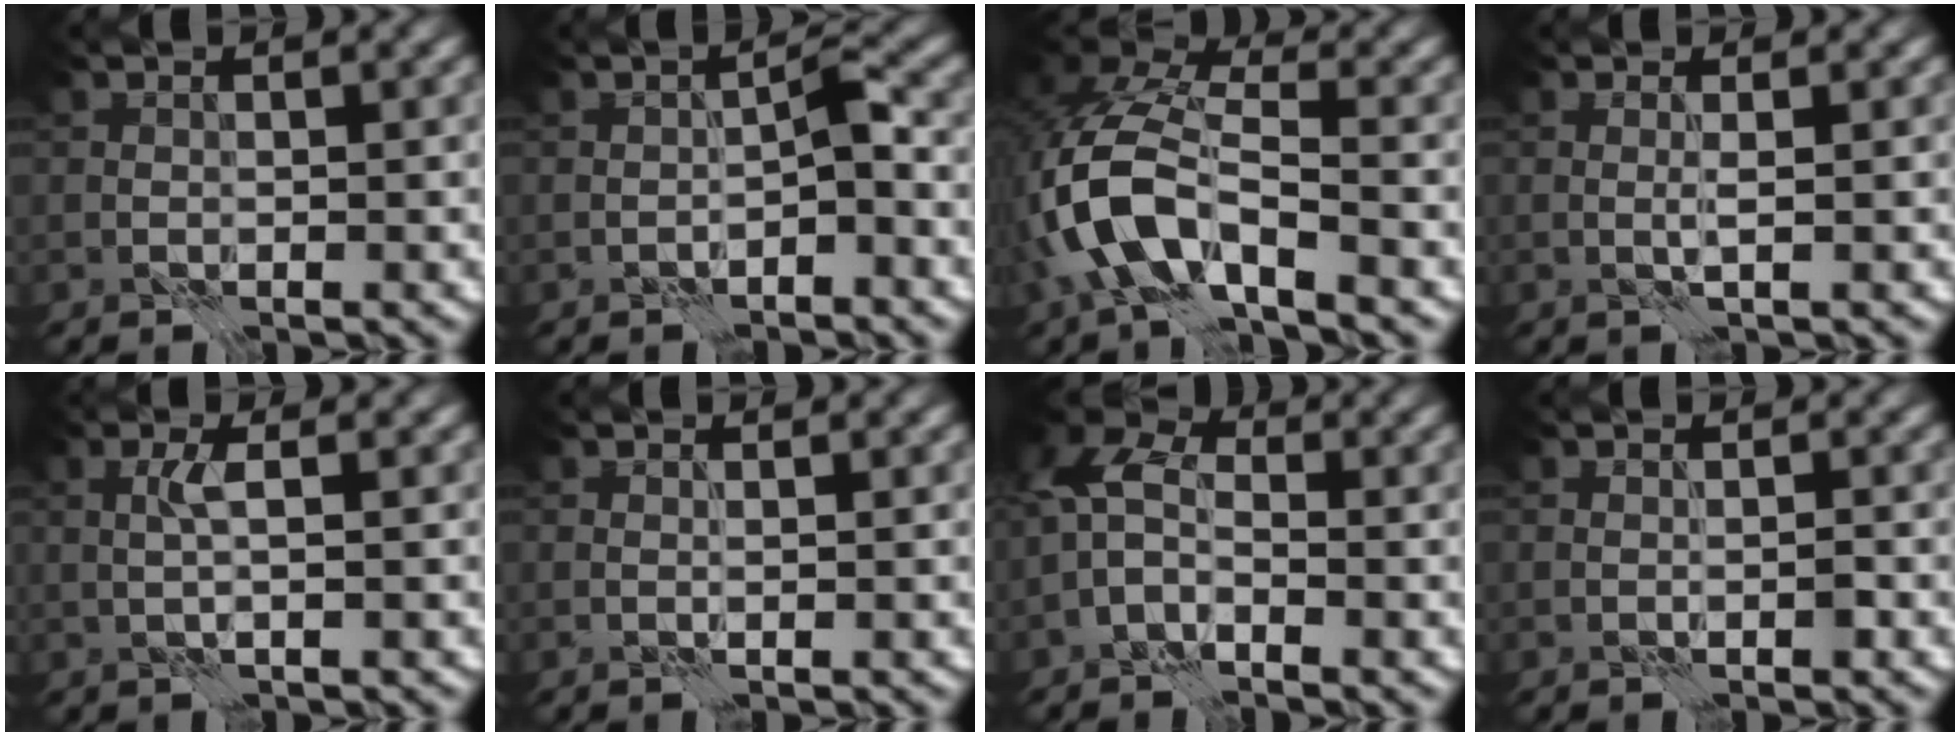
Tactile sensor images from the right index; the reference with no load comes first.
{"total": 1.9, "force": [-0.5, -0.1, 1.8], "torque": [-0.027, 0.010, -0.012]}
{"total": 8.9, "force": [-3.5, 4.1, 7.1], "torque": [-0.154, 0.010, -0.080]}
{"total": 0.8, "force": [0.1, -0.5, 0.7], "torque": [-0.014, 0.004, -0.003]}
{"total": 1.5, "force": [0.3, -0.5, 1.3], "torque": [-0.027, 0.010, 0.003]}
{"total": 1.1, "force": [0.7, -0.8, 0.0], "torque": [0.004, 0.001, 0.013]}
{"total": 3.9, "force": [-0.7, 2.3, 3.1], "torque": [-0.064, 0.018, -0.030]}
{"total": 0.5, "force": [-0.3, -0.2, 0.4], "torque": [-0.007, 0.003, -0.007]}